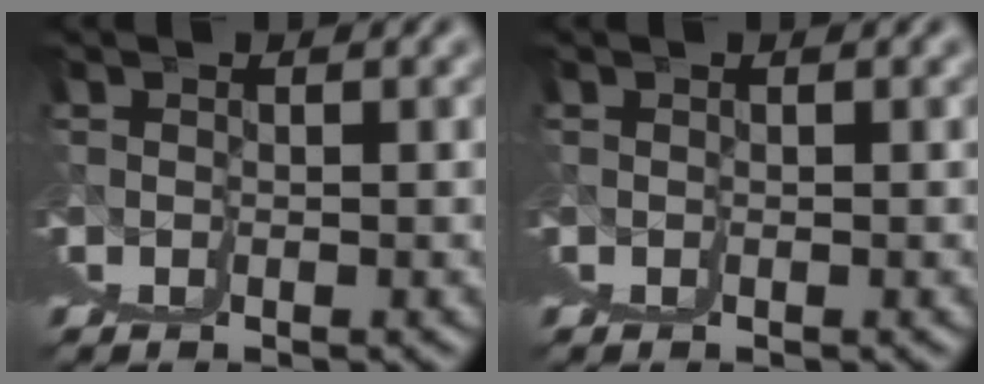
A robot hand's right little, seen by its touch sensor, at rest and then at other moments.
{"total": 0.0}